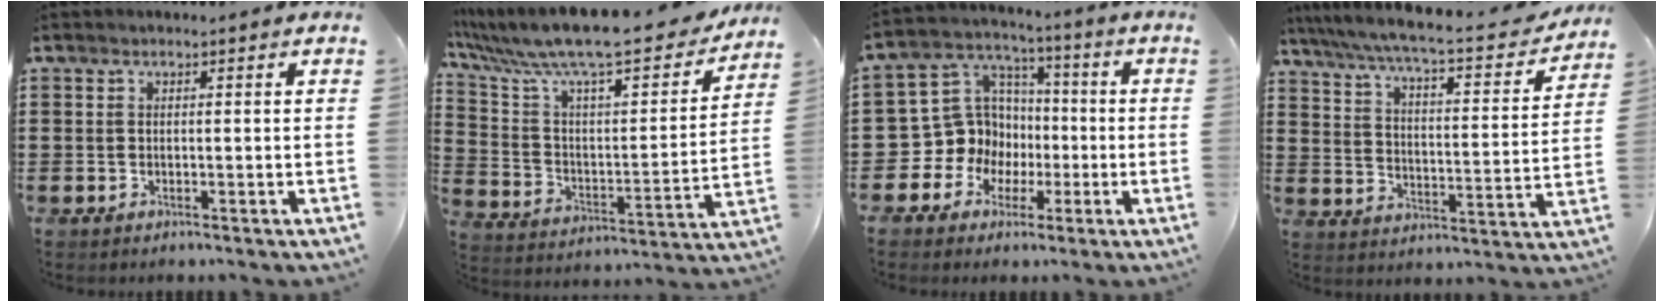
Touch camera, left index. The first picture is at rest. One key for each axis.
{"total": 11.7, "fx": 9.8, "fy": 1.3, "fz": 6.2, "tx": -0.161, "ty": -0.070, "tz": 0.164}
{"total": 10.4, "fx": -1.2, "fy": 10.1, "fz": 2.0, "tx": -0.089, "ty": -0.006, "tz": -0.016}
{"total": 6.2, "fx": 5.5, "fy": 0.1, "fz": 3.0, "tx": -0.084, "ty": -0.043, "tz": 0.086}